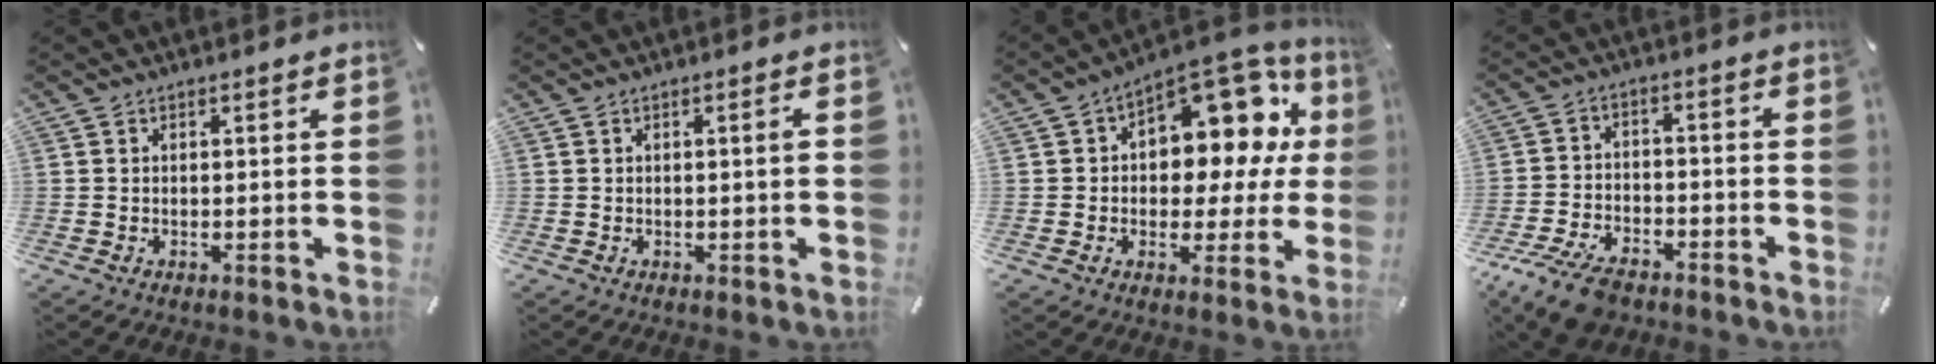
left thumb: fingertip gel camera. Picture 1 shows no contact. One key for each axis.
{"total": 1.6, "fx": -0.1, "fy": 0.0, "fz": 1.6, "tx": -0.028, "ty": -0.004, "tz": -0.002}
{"total": 14.4, "fx": 6.4, "fy": 9.0, "fz": 9.3, "tx": -0.114, "ty": -0.057, "tz": 0.112}
{"total": 9.5, "fx": -6.9, "fy": 4.4, "fz": 4.8, "tx": -0.098, "ty": 0.033, "tz": -0.130}